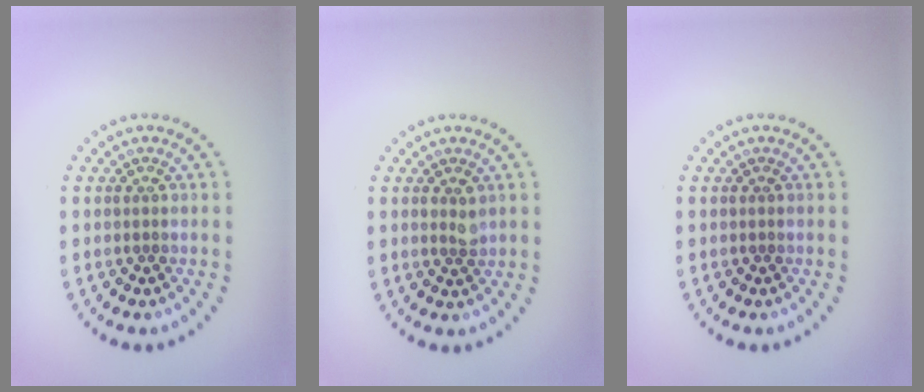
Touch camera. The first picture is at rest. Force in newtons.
{"total": 1.2, "press": 1.1, "slide": 0.4}
{"total": 0.0}